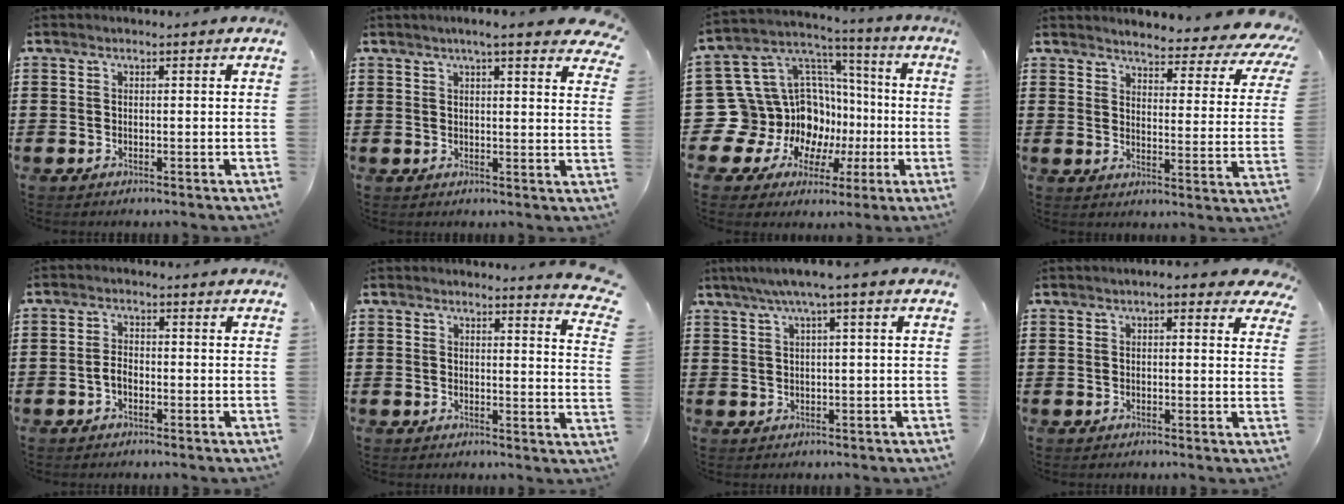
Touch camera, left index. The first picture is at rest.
{"total": 4.4, "force": [3.5, -0.1, 2.6], "torque": [-0.052, -0.006, 0.061]}
{"total": 15.9, "force": [-2.7, 14.7, 5.5], "torque": [-0.158, -0.032, -0.002]}
{"total": 3.9, "force": [3.7, 0.2, 1.3], "torque": [-0.040, -0.035, 0.056]}
{"total": 2.2, "force": [-0.9, 1.1, 1.7], "torque": [-0.050, -0.002, -0.022]}
{"total": 2.9, "force": [2.8, 0.2, 0.7], "torque": [-0.009, -0.015, 0.050]}
{"total": 2.7, "force": [0.6, -0.1, 2.7], "torque": [-0.051, -0.003, 0.007]}
{"total": 2.0, "force": [1.2, 0.5, 1.5], "torque": [-0.024, 0.003, 0.019]}